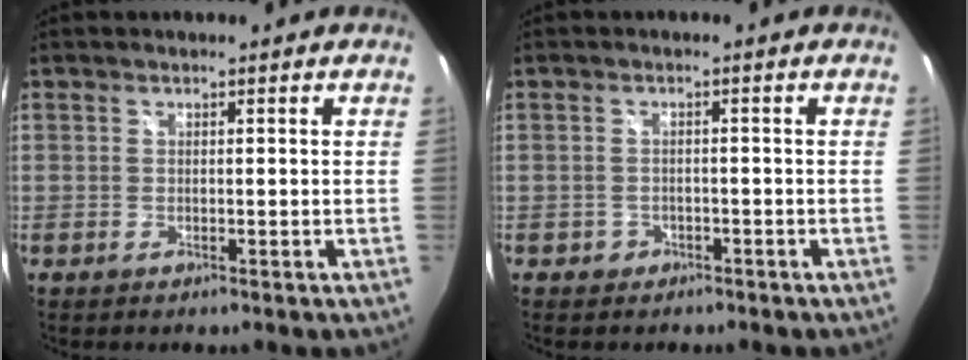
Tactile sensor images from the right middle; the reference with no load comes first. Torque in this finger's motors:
{"motor_torque": [-0.25, -0.01, -0.05, -0.01]}